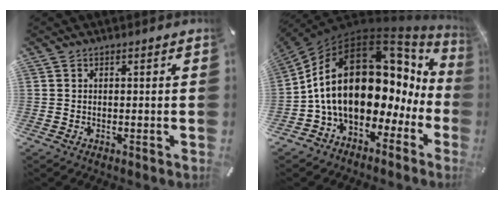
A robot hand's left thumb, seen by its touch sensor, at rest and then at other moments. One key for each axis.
{"total": 24.9, "fx": 2.6, "fy": 16.7, "fz": 18.2, "tx": -0.353, "ty": -0.020, "tz": 0.057}